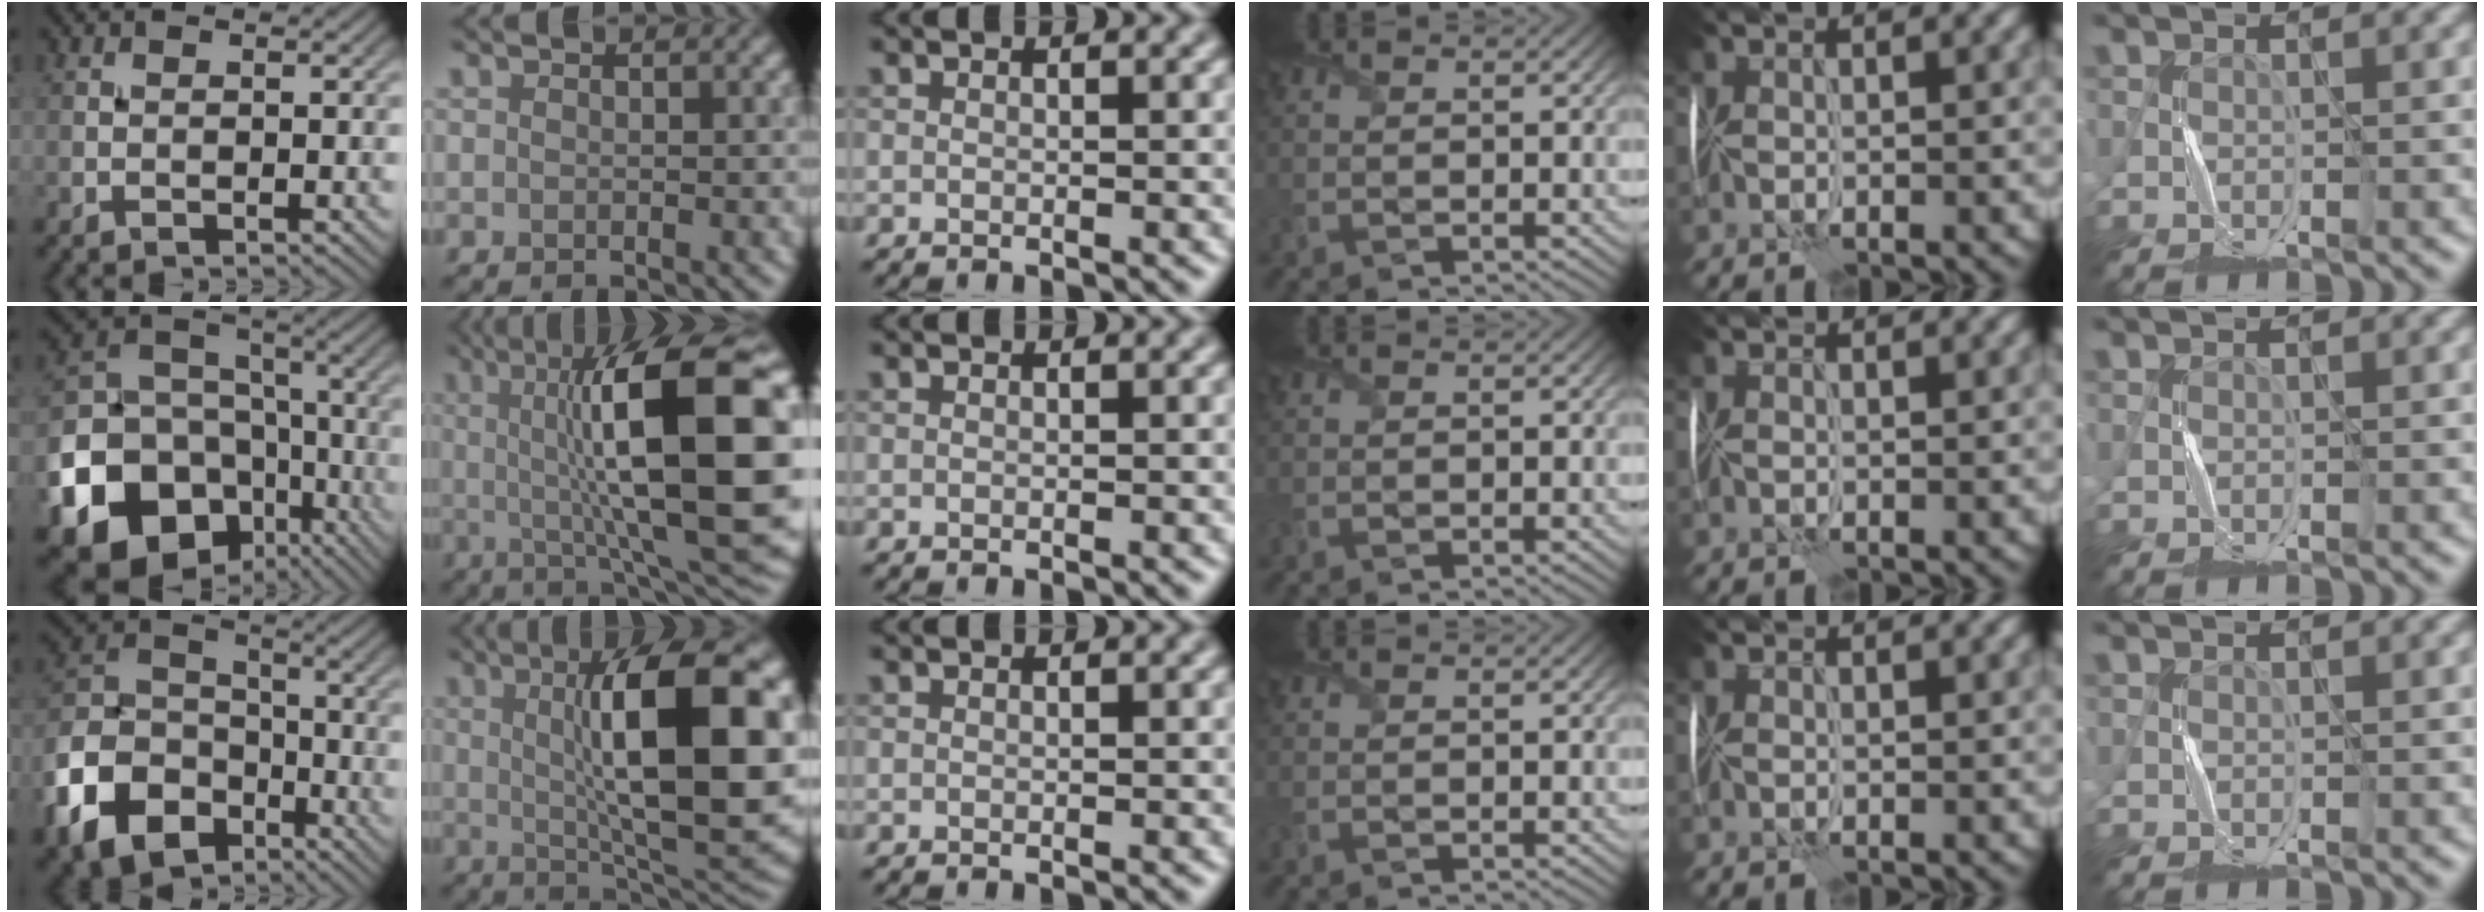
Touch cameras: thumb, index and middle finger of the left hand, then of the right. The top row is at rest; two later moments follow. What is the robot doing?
{"motion": "fold", "object": "handkerchief"}